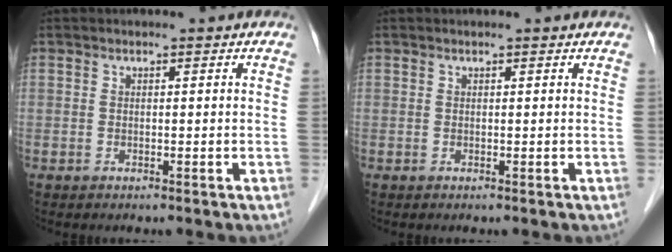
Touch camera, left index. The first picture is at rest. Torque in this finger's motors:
{"motor_torque": [0.18, -0.06, -0.01, -0.01]}